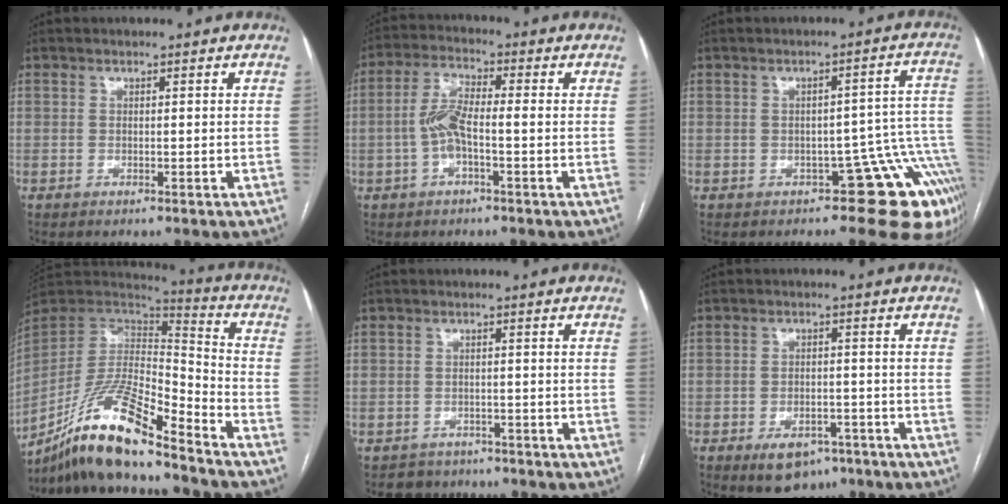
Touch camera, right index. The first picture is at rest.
{"total": 6.2, "force": [-1.0, 1.7, 5.9], "torque": [-0.131, 0.016, -0.023]}
{"total": 11.2, "force": [-6.8, 5.1, 7.4], "torque": [-0.015, 0.055, -0.074]}
{"total": 17.5, "force": [-13.4, 2.5, 11.0], "torque": [-0.219, -0.002, -0.247]}
{"total": 3.5, "force": [-2.6, 2.3, -0.6], "torque": [0.004, 0.006, -0.039]}
{"total": 6.9, "force": [-4.4, 4.0, 3.6], "torque": [-0.054, -0.001, -0.055]}